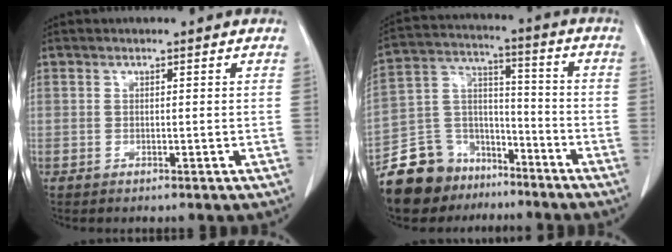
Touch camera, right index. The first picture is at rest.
{"total": 13.8, "force": [-10.4, 8.6, 3.0], "torque": [-0.071, 0.060, -0.181]}